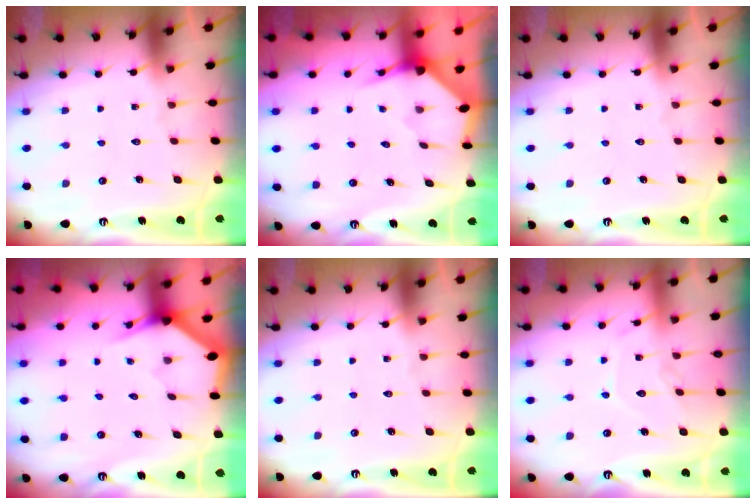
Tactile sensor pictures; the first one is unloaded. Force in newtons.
{"total": 3.1, "press": 3.1, "slide": 0.2}
{"total": 0.0}
{"total": 2.9, "press": 2.9, "slide": 0.1}
{"total": 0.0}
{"total": 9.0, "press": 9.0, "slide": 0.1}